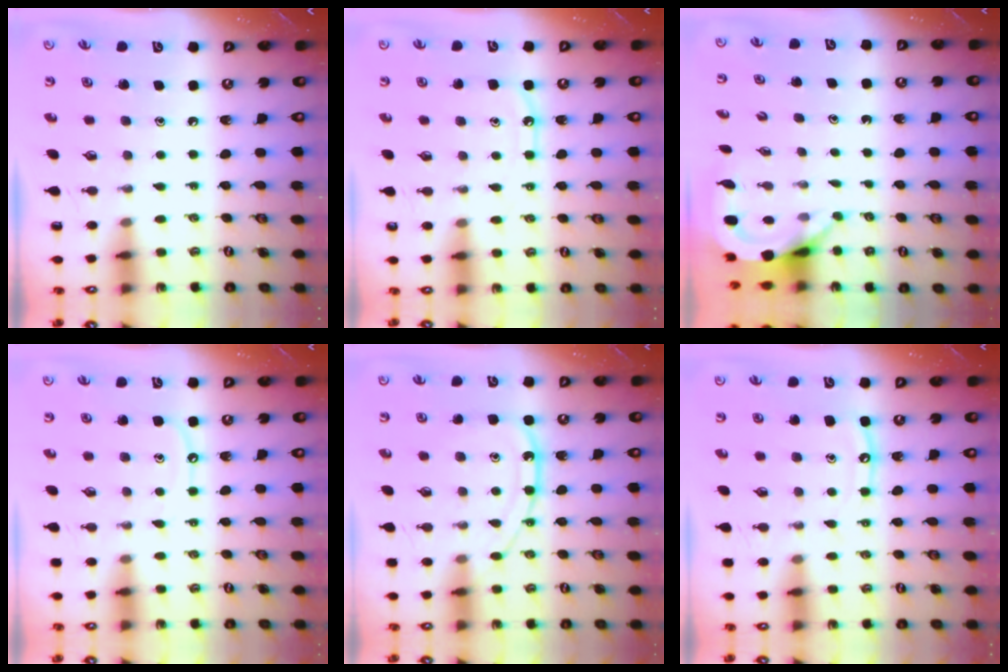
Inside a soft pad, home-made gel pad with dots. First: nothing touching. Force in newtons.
{"total": 6.9, "press": 6.8, "slide": 0.7}
{"total": 4.0, "press": 4.0, "slide": 0.4}
{"total": 6.3, "press": 6.2, "slide": 0.8}
{"total": 12.6, "press": 12.5, "slide": 1.1}
{"total": 7.3, "press": 7.3, "slide": 0.6}